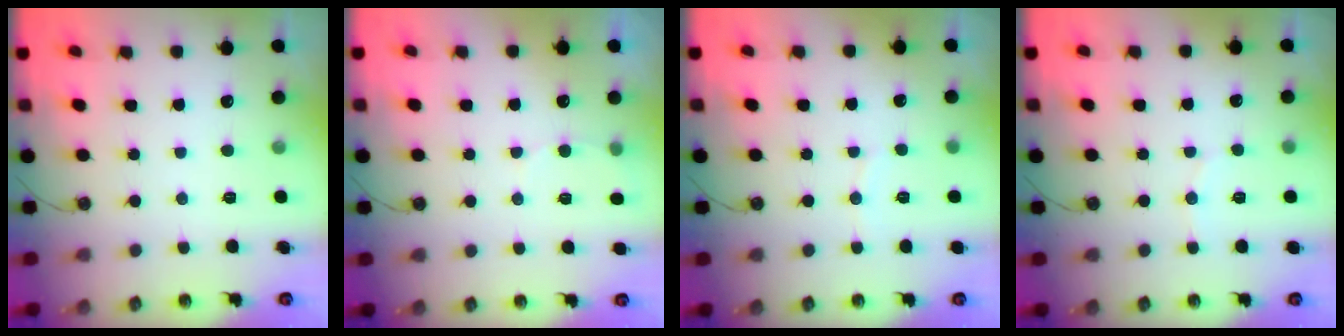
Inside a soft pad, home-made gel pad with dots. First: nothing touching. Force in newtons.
{"total": 4.4, "press": 4.3, "slide": 1.2}
{"total": 2.8, "press": 2.8, "slide": 0.3}
{"total": 5.0, "press": 4.8, "slide": 1.3}